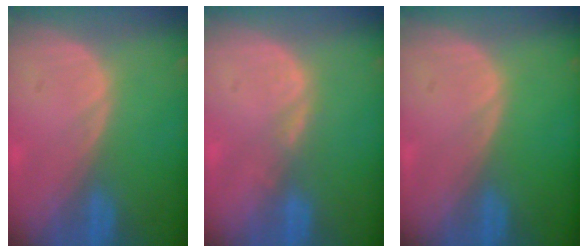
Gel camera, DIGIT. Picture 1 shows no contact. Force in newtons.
{"total": 1.9, "press": 1.5, "slide": 1.1}
{"total": 0.0}